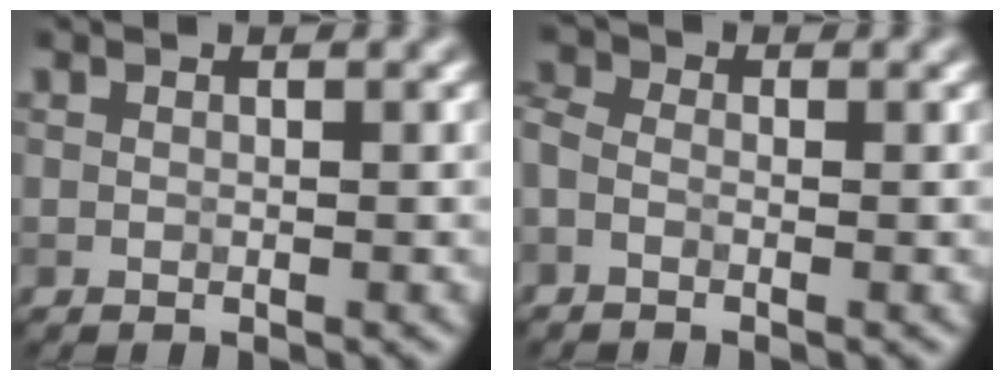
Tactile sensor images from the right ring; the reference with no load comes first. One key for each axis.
{"total": 2.0, "fx": -0.6, "fy": 1.4, "fz": 1.3, "tx": -0.035, "ty": 0.003, "tz": -0.029}